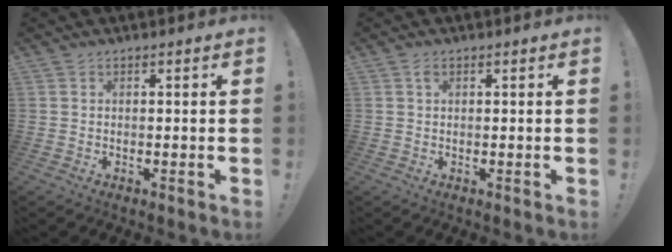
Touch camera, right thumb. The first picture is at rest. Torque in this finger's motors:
{"motor_torque": [0.28, 0.03, 0.14, -0.05, 0.00]}